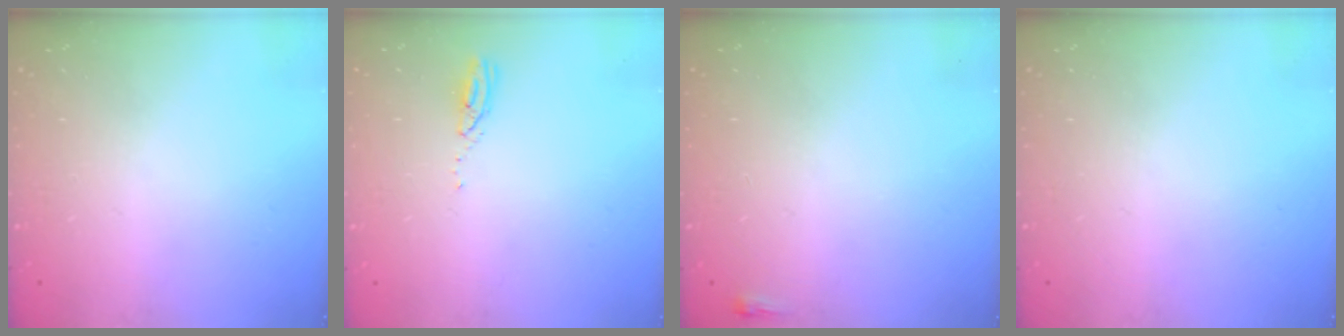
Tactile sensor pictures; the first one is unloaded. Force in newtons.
{"total": 3.0, "press": 3.0, "slide": 0.2}
{"total": 2.0, "press": 2.0, "slide": 0.5}
{"total": 0.0}